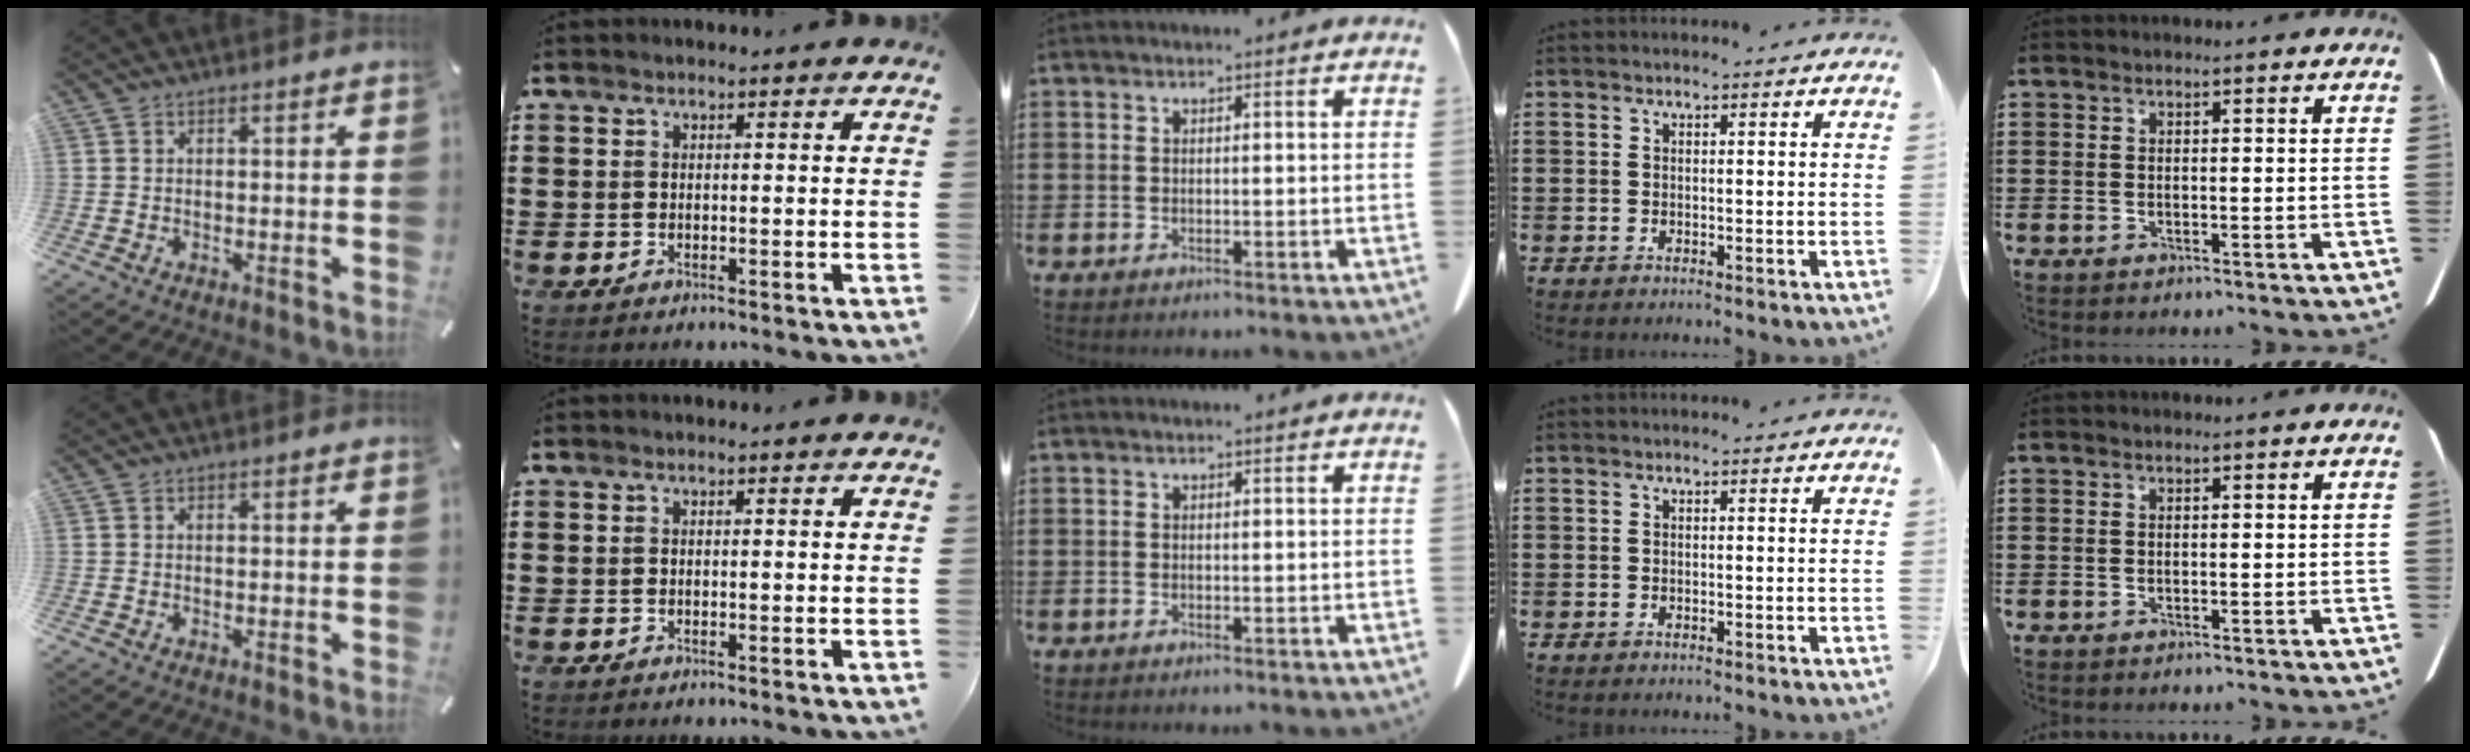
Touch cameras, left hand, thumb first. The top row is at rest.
{}